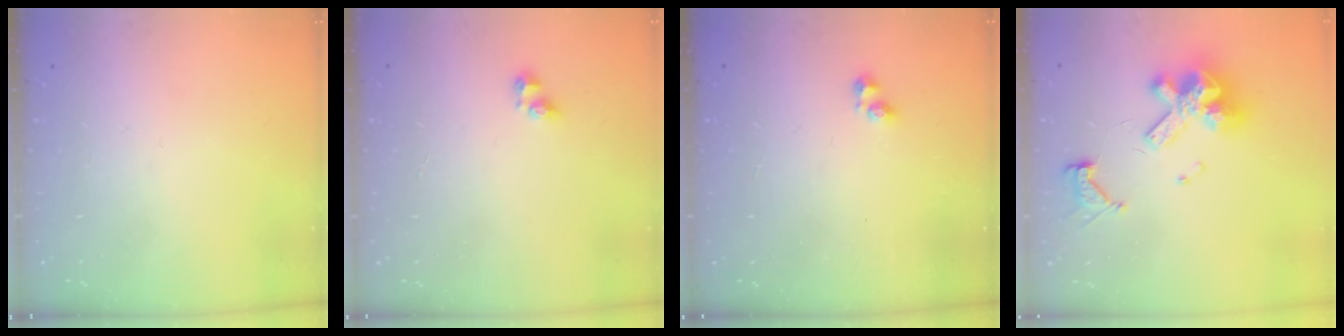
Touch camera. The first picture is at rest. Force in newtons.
{"total": 3.3, "press": 3.1, "slide": 1.2}
{"total": 1.9, "press": 1.9, "slide": 0.3}
{"total": 13.1, "press": 13.0, "slide": 1.6}